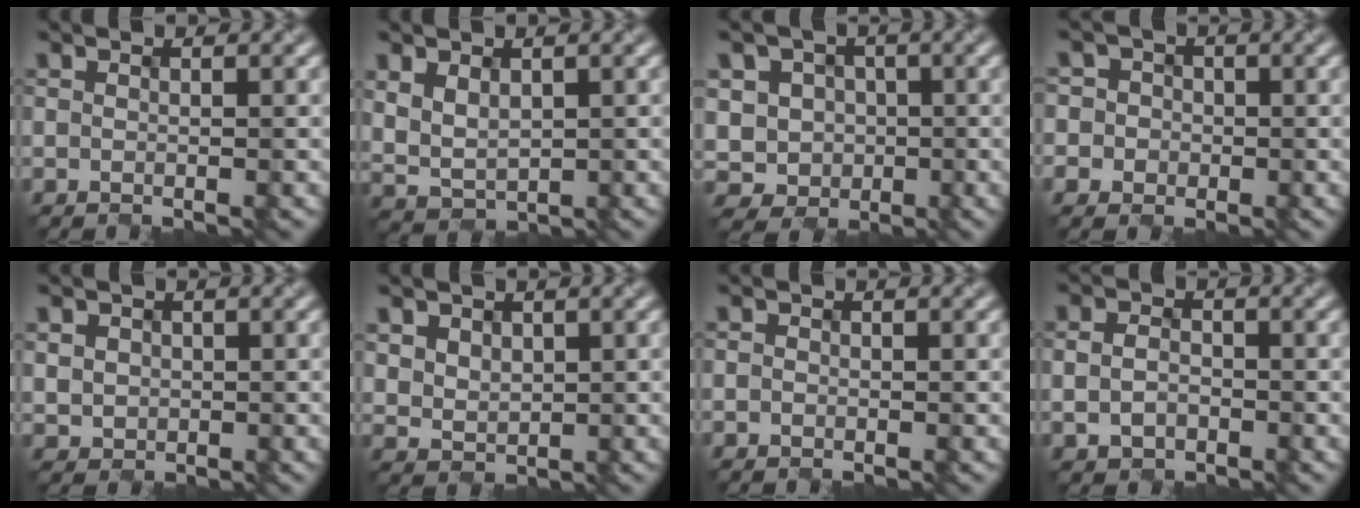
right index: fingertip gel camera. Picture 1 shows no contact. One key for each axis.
{"total": 2.8, "fx": 0.5, "fy": 2.0, "fz": 1.9, "tx": -0.053, "ty": -0.001, "tz": 0.023}
{"total": 5.8, "fx": -0.9, "fy": 5.4, "fz": 2.1, "tx": -0.050, "ty": 0.017, "tz": -0.036}
{"total": 3.0, "fx": 0.0, "fy": 2.9, "fz": 0.3, "tx": 0.004, "ty": 0.012, "tz": -0.009}
{"total": 2.4, "fx": 0.4, "fy": 2.3, "fz": 0.5, "tx": -0.036, "ty": 0.007, "tz": 0.019}
{"total": 2.9, "fx": 1.0, "fy": 2.4, "fz": 1.2, "tx": -0.053, "ty": 0.009, "tz": 0.032}
{"total": 0.8, "fx": -0.6, "fy": 0.3, "fz": -0.4, "tx": 0.002, "ty": 0.000, "tz": -0.003}
{"total": 2.3, "fx": -1.2, "fy": 1.7, "fz": 1.0, "tx": -0.024, "ty": -0.003, "tz": -0.014}